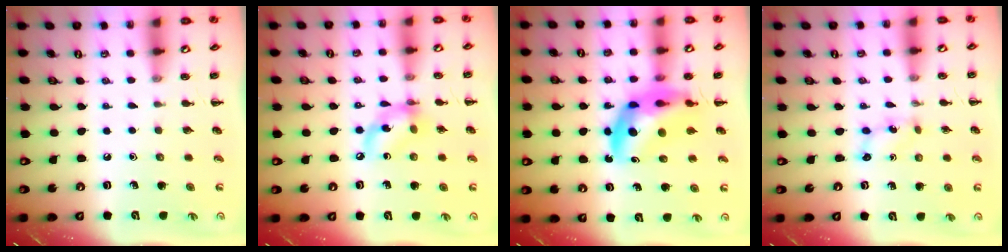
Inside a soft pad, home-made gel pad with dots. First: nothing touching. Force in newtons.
{"total": 10.4, "press": 10.2, "slide": 1.8}
{"total": 13.2, "press": 12.7, "slide": 3.8}
{"total": 2.5, "press": 2.4, "slide": 0.7}